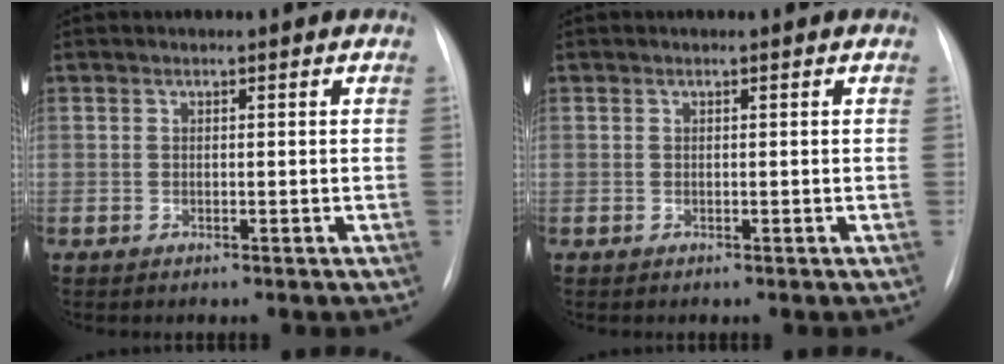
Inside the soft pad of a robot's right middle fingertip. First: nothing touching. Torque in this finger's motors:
{"motor_torque": [0.00, 0.00, 0.00, 0.00]}